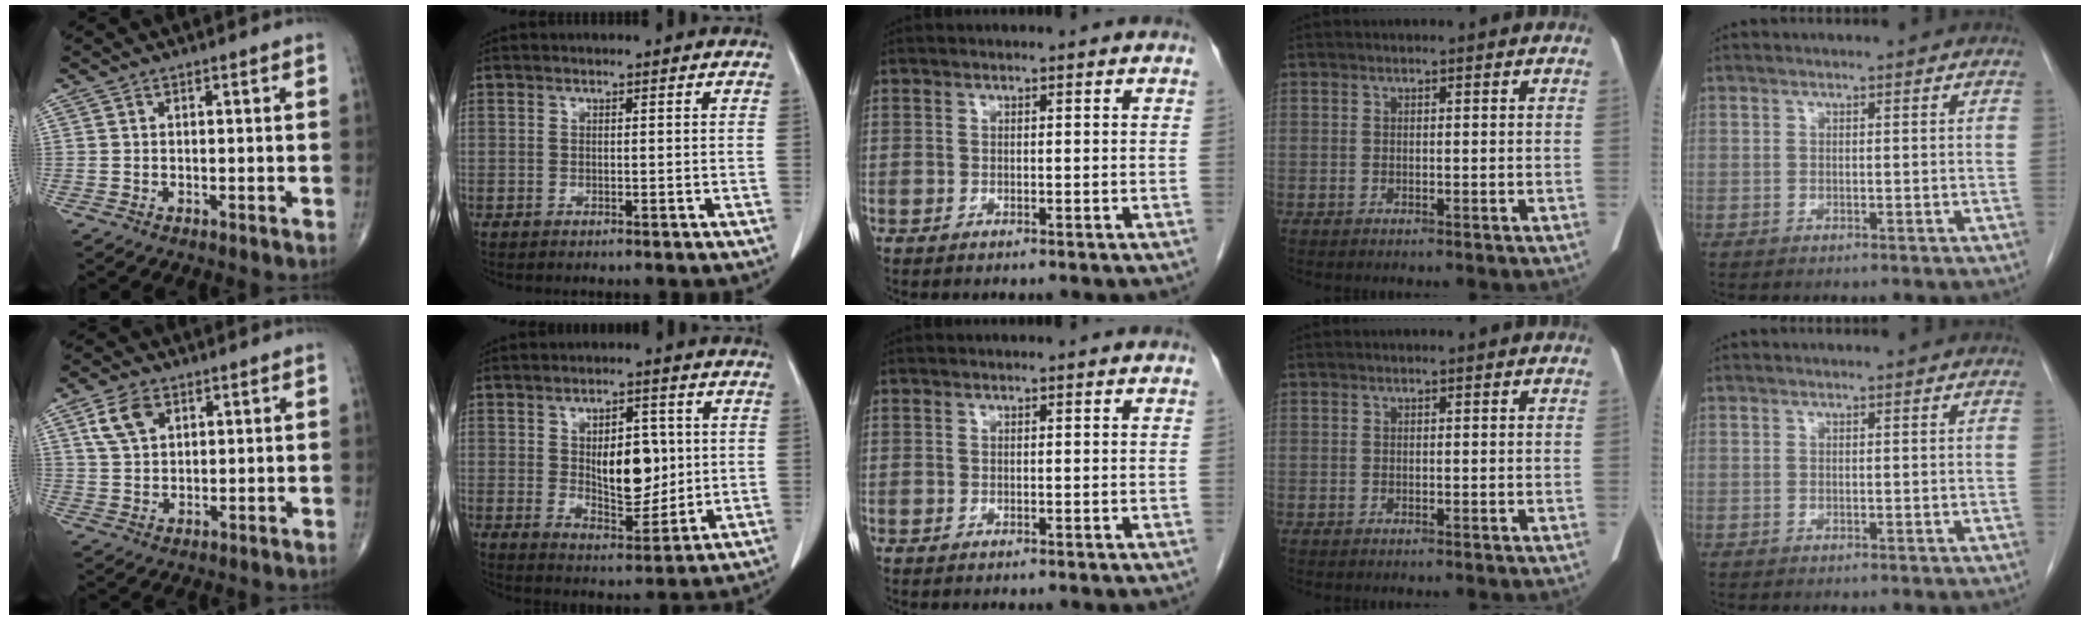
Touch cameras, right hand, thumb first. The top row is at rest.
{"thumb": {"total": 6.4, "force": [2.9, 4.1, 4.0], "torque": [-0.066, -0.005, 0.058]}, "index": {"total": 9.0, "force": [1.1, 4.3, 7.9], "torque": [-0.121, -0.003, 0.029]}}